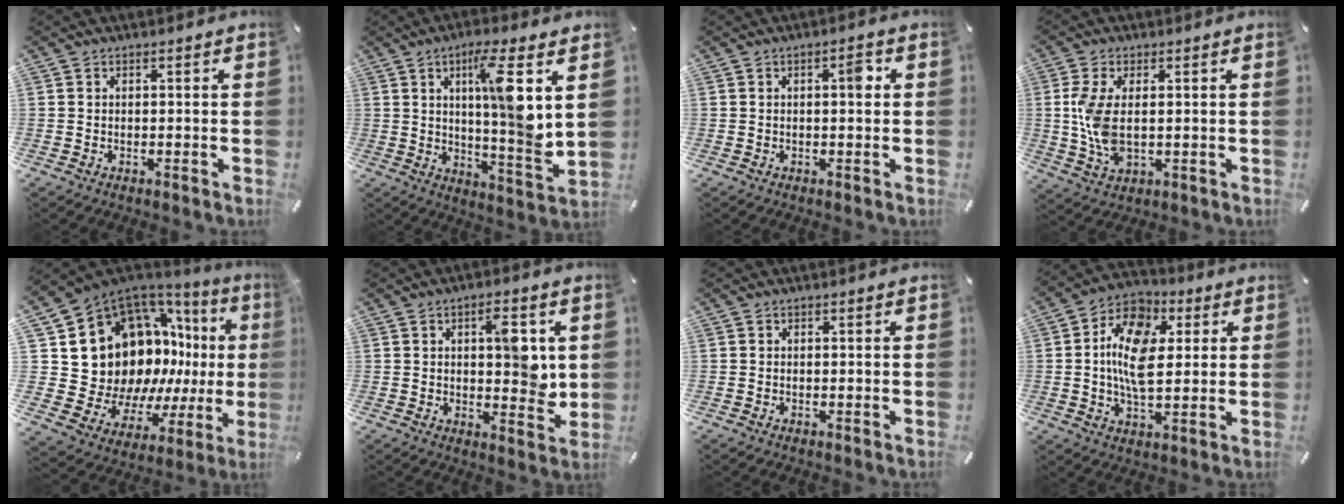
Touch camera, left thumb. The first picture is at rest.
{"total": 13.4, "force": [4.5, 1.4, 12.5], "torque": [-0.189, -0.027, 0.065]}
{"total": 3.3, "force": [0.6, 1.2, 3.1], "torque": [-0.030, -0.001, -0.001]}
{"total": 8.1, "force": [0.6, 4.3, 6.9], "torque": [-0.168, -0.003, 0.005]}
{"total": 21.1, "force": [5.3, 16.4, 12.1], "torque": [-0.184, -0.098, 0.156]}
{"total": 9.2, "force": [2.1, 4.3, 7.8], "torque": [-0.091, -0.015, 0.029]}
{"total": 0.0}
{"total": 13.8, "force": [1.7, 8.8, 10.4], "torque": [-0.207, 0.005, 0.026]}